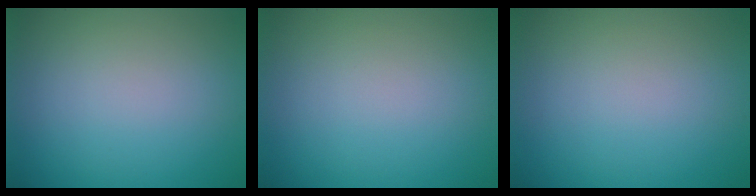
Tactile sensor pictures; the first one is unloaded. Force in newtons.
{"total": 0.0}
{"total": 0.0}